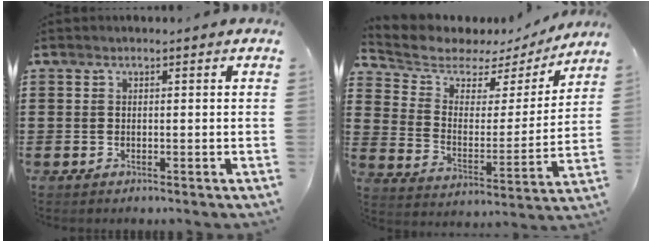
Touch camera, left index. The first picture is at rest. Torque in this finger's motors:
{"motor_torque": [2.14, 0.00, 0.32, 0.03]}